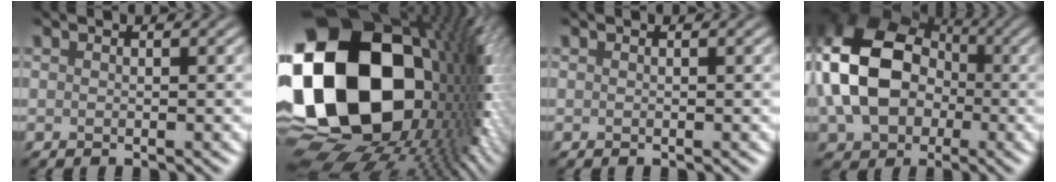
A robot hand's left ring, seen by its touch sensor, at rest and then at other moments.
{"total": 22.1, "force": [0.7, 15.9, 15.3], "torque": [-0.330, -0.030, 0.041]}
{"total": 0.0}
{"total": 13.2, "force": [-0.8, 9.8, 8.9], "torque": [-0.158, 0.001, -0.033]}